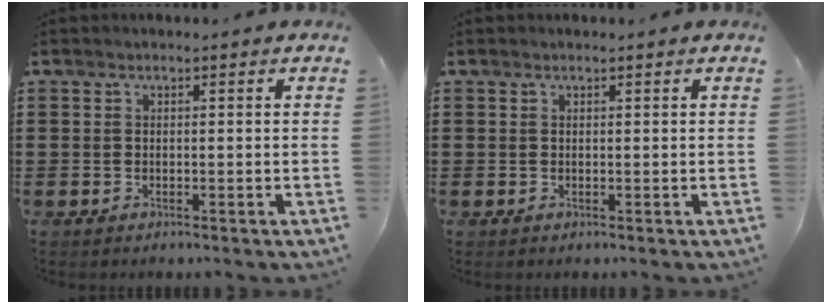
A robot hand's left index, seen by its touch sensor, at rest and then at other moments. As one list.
[{"total": 0.0}]